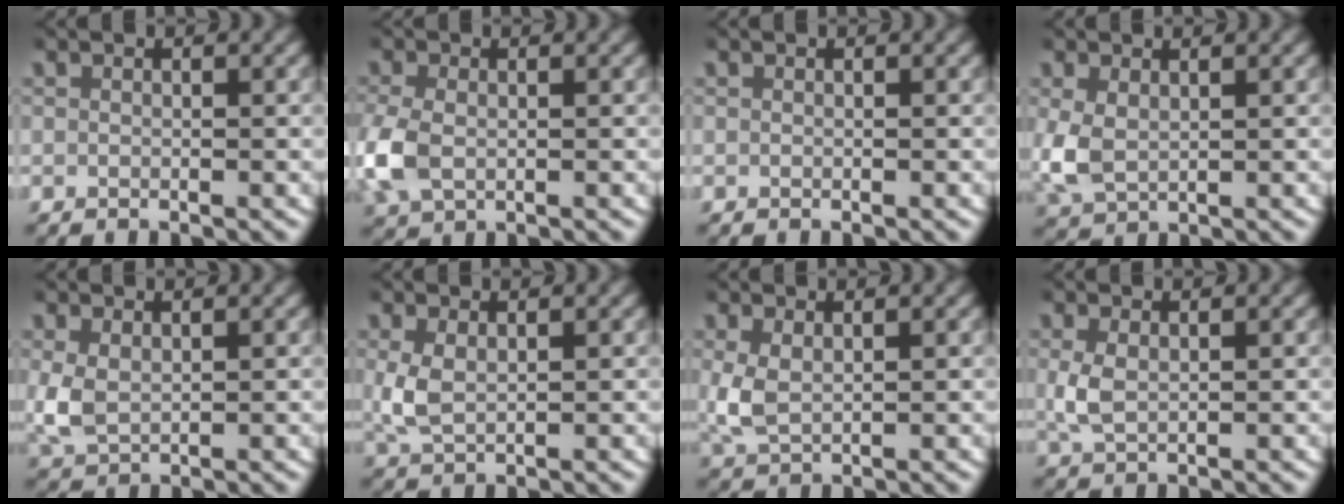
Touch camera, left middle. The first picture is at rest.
{"total": 3.6, "force": [-0.2, 2.7, 2.4], "torque": [-0.082, -0.009, 0.004]}
{"total": 0.0}
{"total": 3.5, "force": [0.4, 2.6, 2.3], "torque": [-0.076, -0.012, 0.018]}
{"total": 3.1, "force": [0.5, 2.3, 2.0], "torque": [-0.066, -0.010, 0.020]}
{"total": 2.8, "force": [0.5, 1.8, 2.1], "torque": [-0.061, -0.006, 0.017]}
{"total": 2.9, "force": [0.6, 1.9, 2.1], "torque": [-0.066, -0.008, 0.019]}
{"total": 2.3, "force": [0.4, 1.4, 1.8], "torque": [-0.051, -0.004, 0.012]}